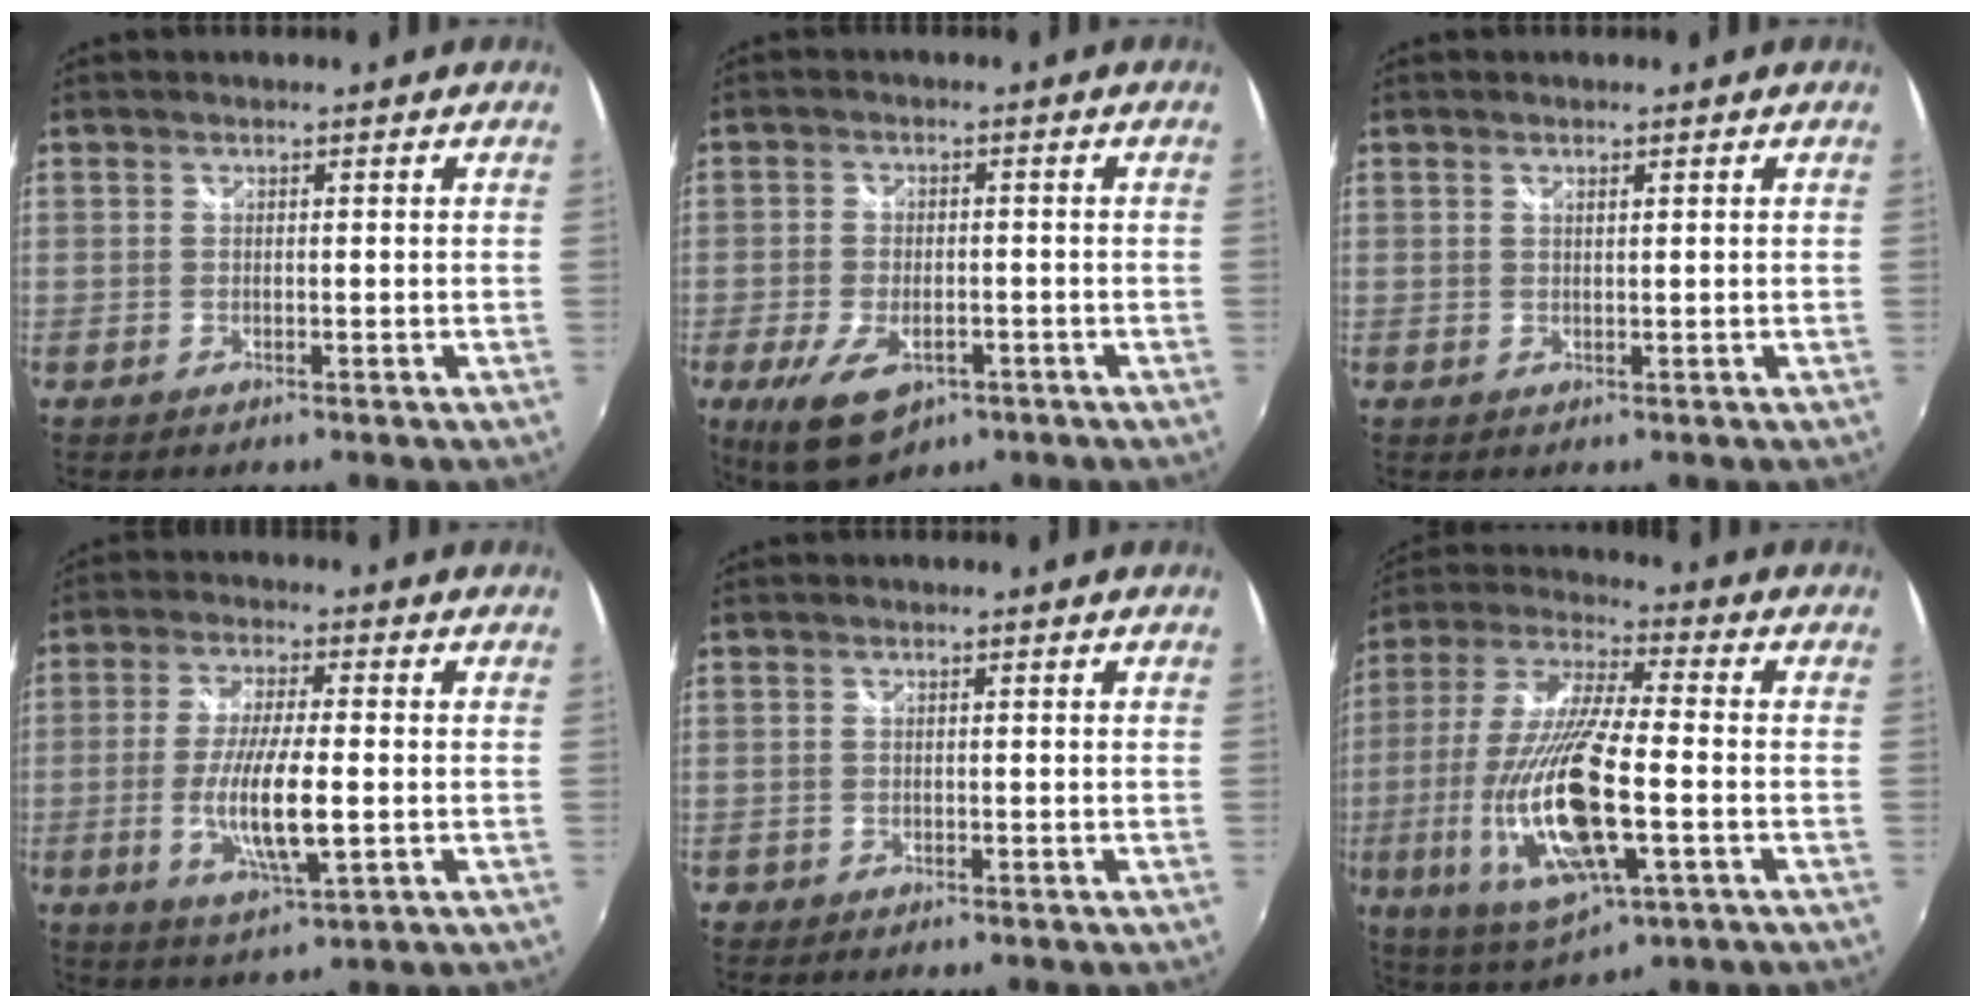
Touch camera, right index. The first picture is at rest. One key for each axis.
{"total": 10.4, "fx": -5.1, "fy": 5.5, "fz": 7.2, "tx": -0.160, "ty": -0.025, "tz": -0.081}
{"total": 0.7, "fx": 0.5, "fy": 0.0, "fz": 0.5, "tx": -0.009, "ty": 0.001, "tz": 0.009}
{"total": 10.5, "fx": -1.8, "fy": 2.0, "fz": 10.2, "tx": -0.196, "ty": -0.015, "tz": -0.032}
{"total": 1.0, "fx": -0.4, "fy": 0.9, "fz": 0.0, "tx": -0.003, "ty": 0.002, "tz": -0.004}
{"total": 21.1, "fx": -5.0, "fy": 5.8, "fz": 19.6, "tx": -0.398, "ty": -0.032, "tz": -0.086}